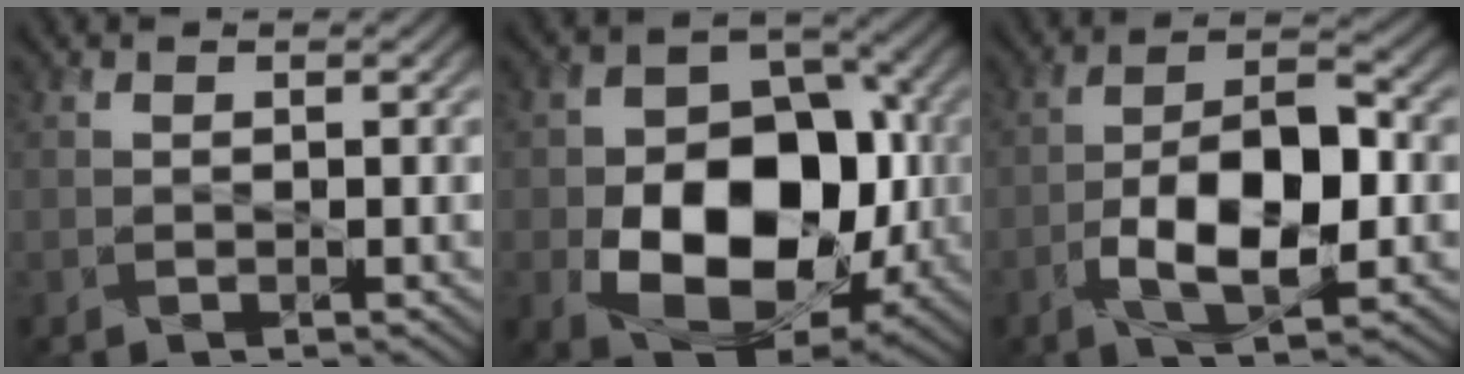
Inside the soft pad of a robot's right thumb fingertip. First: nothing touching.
{"total": 15.7, "force": [-3.5, 11.0, 10.7], "torque": [-0.161, -0.030, -0.062]}
{"total": 10.8, "force": [-3.3, 4.8, 9.0], "torque": [-0.156, 0.001, -0.058]}